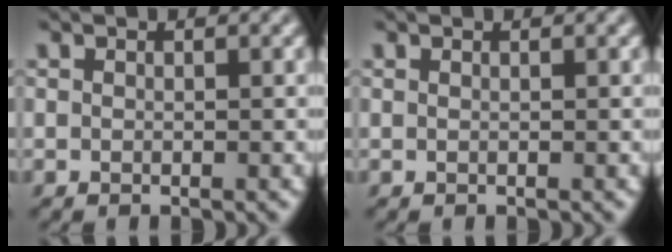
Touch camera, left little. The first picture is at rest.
{"total": 0.0}